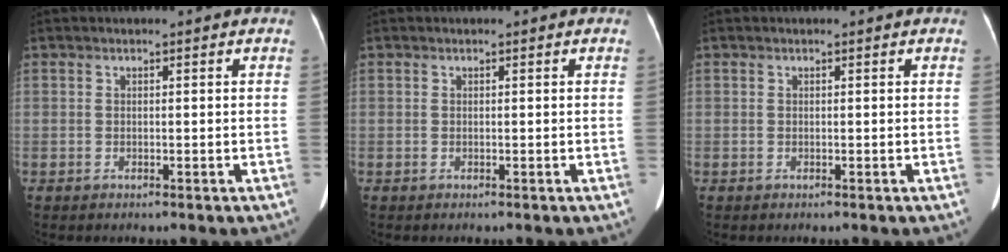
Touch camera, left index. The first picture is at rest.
{"total": 0.0}
{"total": 0.0}